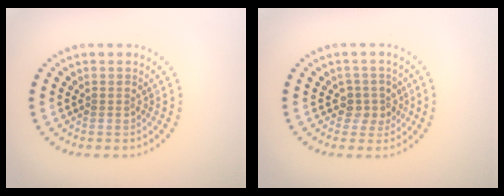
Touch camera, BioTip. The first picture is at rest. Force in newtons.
{"total": 2.1, "press": 1.7, "slide": 1.2}